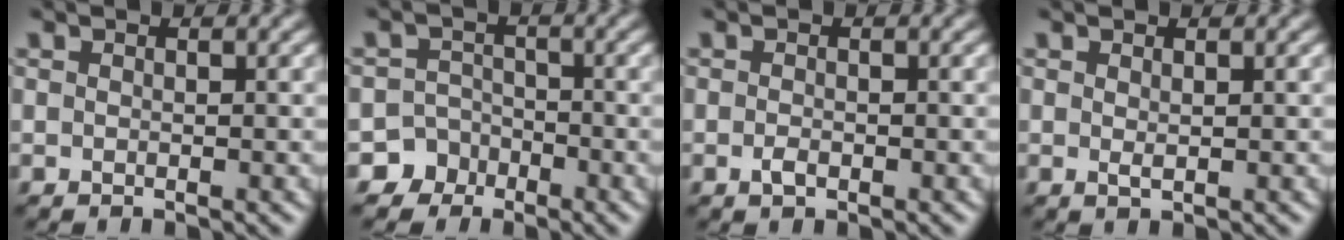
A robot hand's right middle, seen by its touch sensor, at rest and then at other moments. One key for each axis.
{"total": 4.5, "fx": -3.0, "fy": 3.4, "fz": -0.1, "tx": 0.037, "ty": -0.001, "tz": -0.058}
{"total": 0.9, "fx": -0.4, "fy": 0.4, "fz": 0.7, "tx": -0.016, "ty": 0.001, "tz": -0.008}
{"total": 0.6, "fx": 0.2, "fy": 0.1, "fz": 0.5, "tx": -0.012, "ty": 0.001, "tz": 0.005}